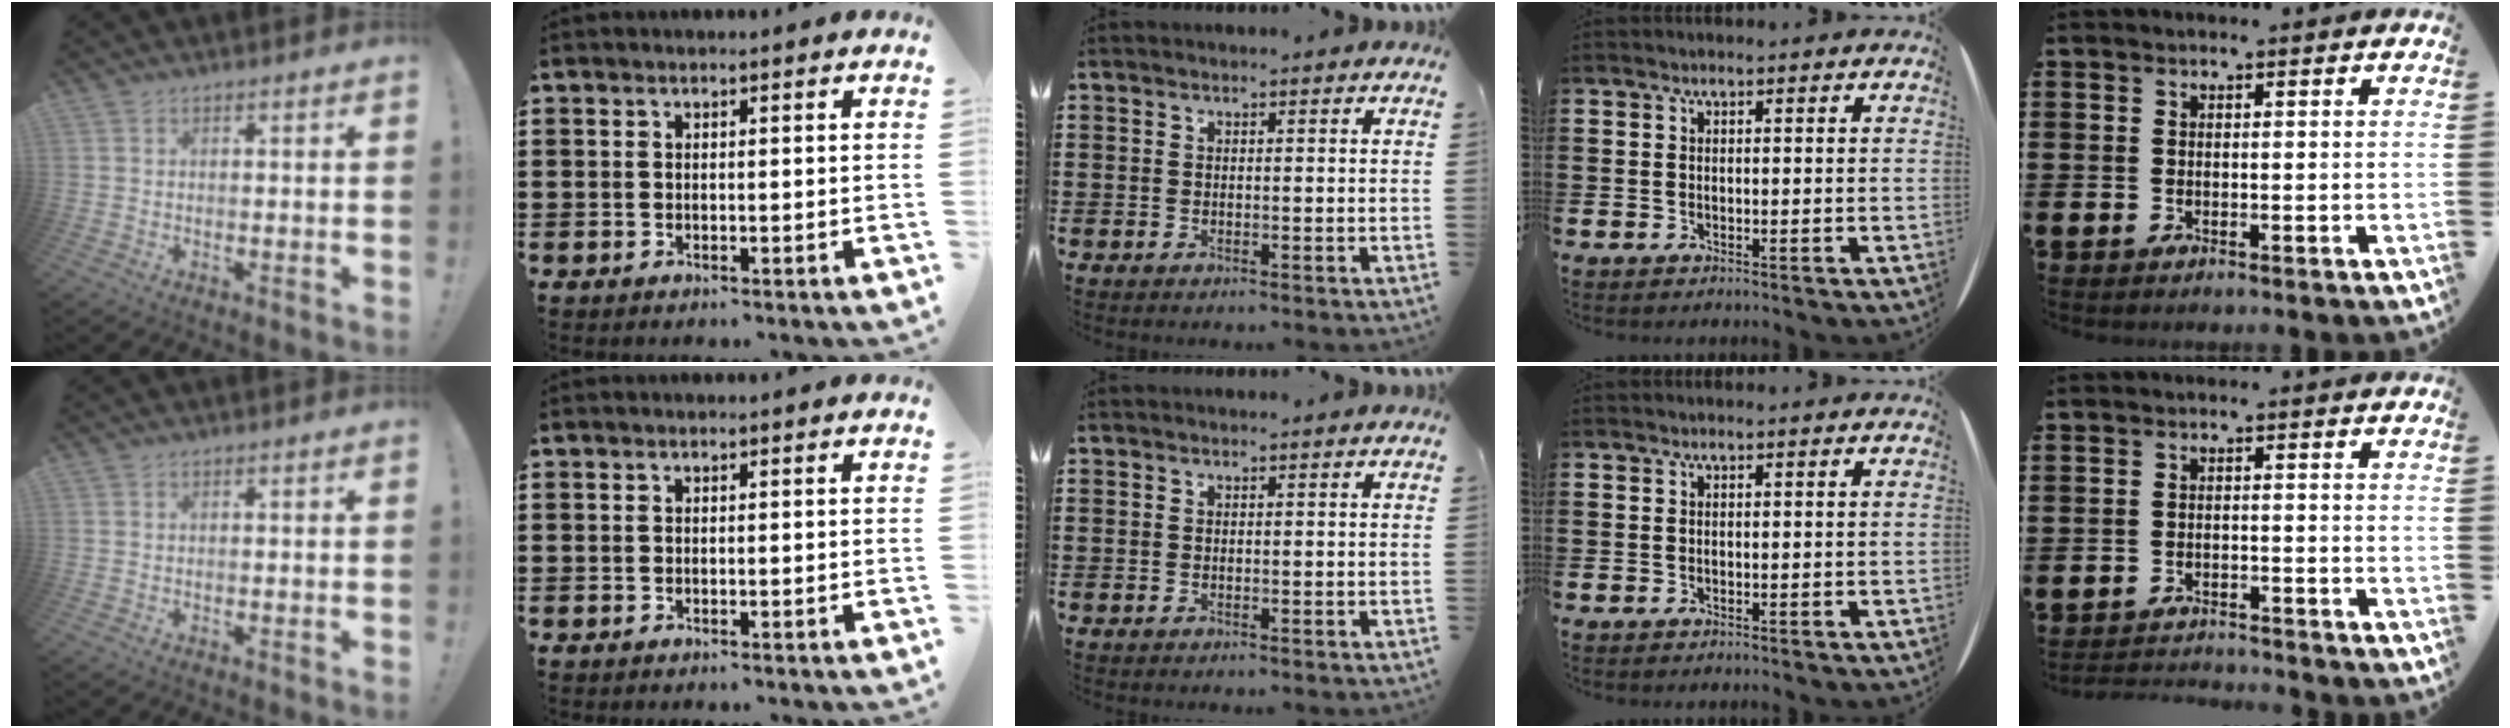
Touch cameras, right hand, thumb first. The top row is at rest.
{"little": {"total": 2.2, "force": [-2.2, 0.0, -0.2], "torque": [-0.003, 0.002, -0.048]}}